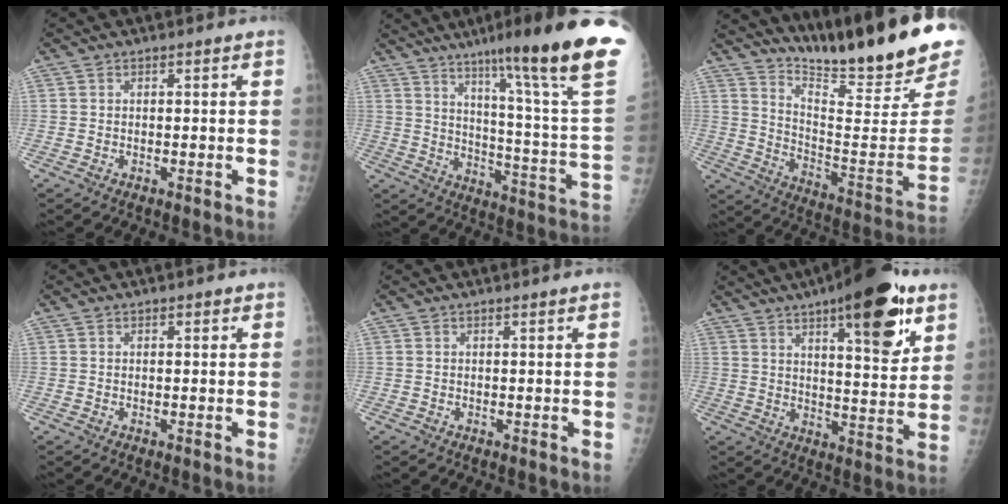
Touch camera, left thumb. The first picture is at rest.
{"total": 27.8, "force": [18.4, 1.3, 20.8], "torque": [-0.273, -0.100, 0.258]}
{"total": 24.8, "force": [20.1, 2.4, 14.3], "torque": [-0.200, -0.150, 0.302]}
{"total": 0.9, "force": [0.6, 0.5, 0.5], "torque": [-0.002, -0.002, 0.006]}
{"total": 1.0, "force": [0.9, -0.1, 0.6], "torque": [-0.007, 0.001, 0.014]}
{"total": 19.3, "force": [10.5, 5.8, 15.1], "torque": [-0.187, -0.046, 0.149]}